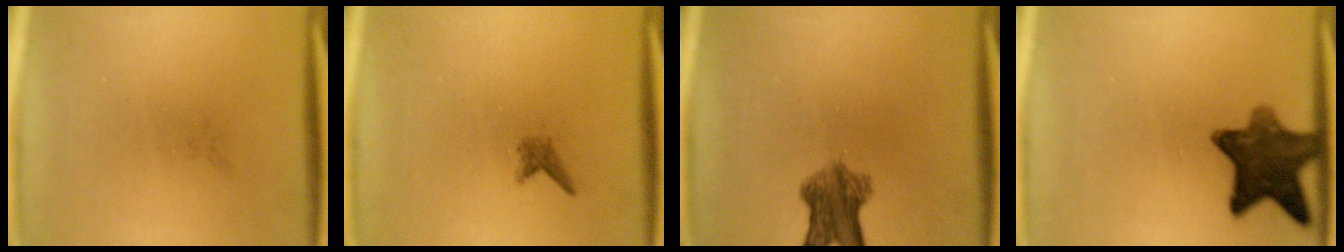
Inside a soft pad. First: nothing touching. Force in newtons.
{"total": 1.0}
{"total": 6.1}
{"total": 10.1}